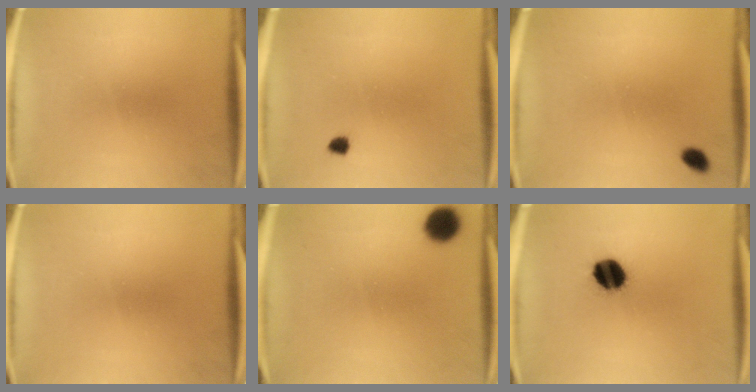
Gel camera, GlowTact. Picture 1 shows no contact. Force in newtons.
{"total": 1.2}
{"total": 1.9}
{"total": 0.0}
{"total": 6.8}
{"total": 9.8}